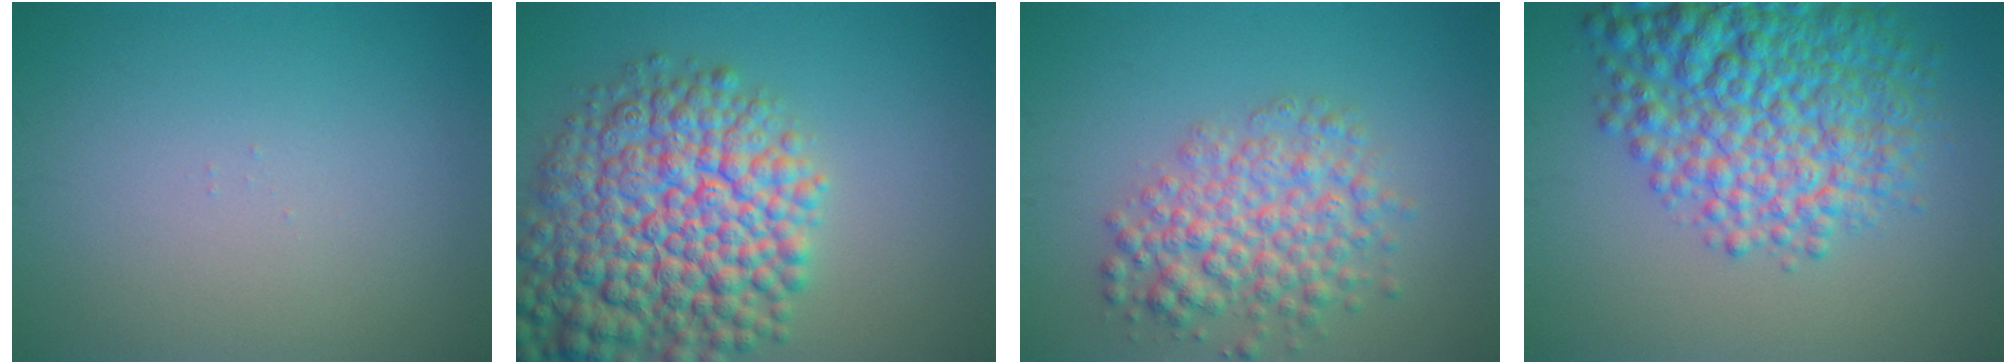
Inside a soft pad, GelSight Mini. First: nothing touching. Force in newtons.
{"total": 11.9, "press": 11.9, "slide": 0.5}
{"total": 5.2, "press": 5.2, "slide": 0.2}
{"total": 9.9, "press": 9.8, "slide": 0.3}